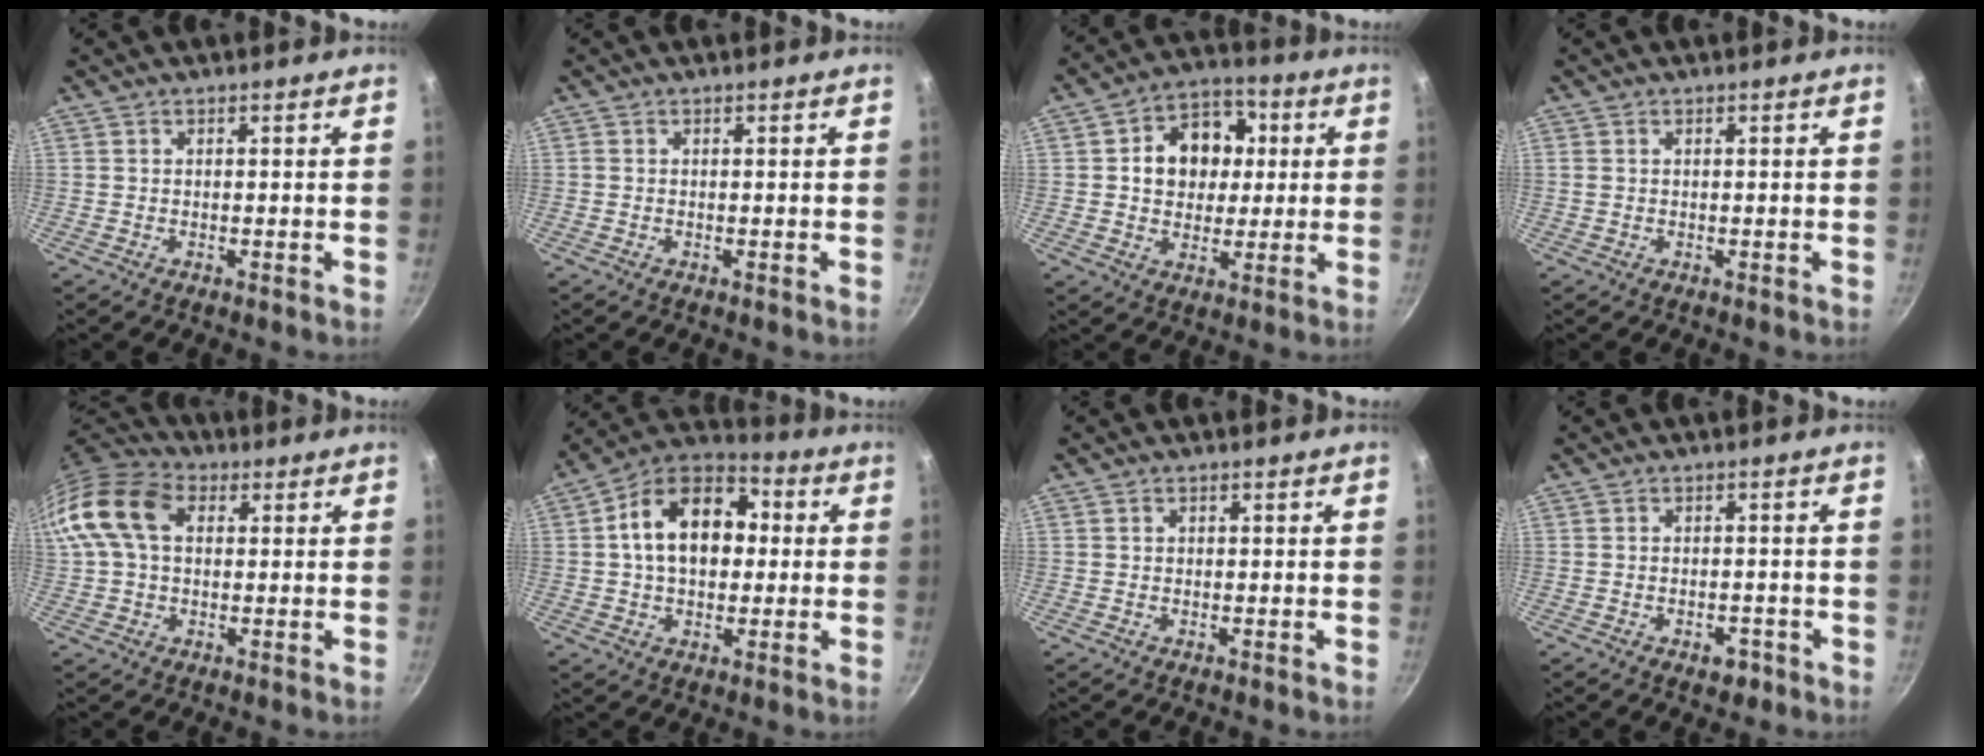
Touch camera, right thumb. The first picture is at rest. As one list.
[{"total": 0.0}, {"total": 12.7, "force": [2.1, 10.2, 7.4], "torque": [-0.070, 0.013, 0.022]}, {"total": 0.6, "force": [0.2, 0.4, 0.3], "torque": [-0.007, 0.002, 0.003]}, {"total": 14.4, "force": [3.2, 9.7, 10.1], "torque": [-0.182, 0.026, 0.041]}, {"total": 16.8, "force": [1.9, 11.5, 12.1], "torque": [-0.163, 0.032, 0.011]}, {"total": 0.5, "force": [0.1, 0.5, 0.2], "torque": [-0.001, 0.003, 0.002]}, {"total": 2.9, "force": [-1.7, 1.6, 1.7], "torque": [-0.014, 0.014, -0.017]}]